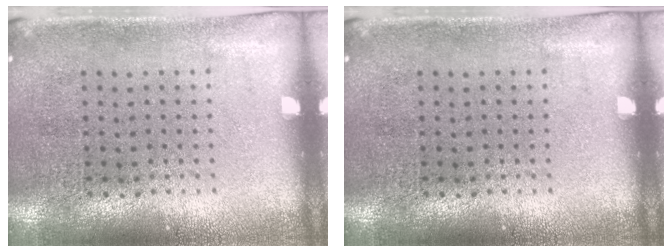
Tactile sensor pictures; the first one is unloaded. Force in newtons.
{"total": 0.0}